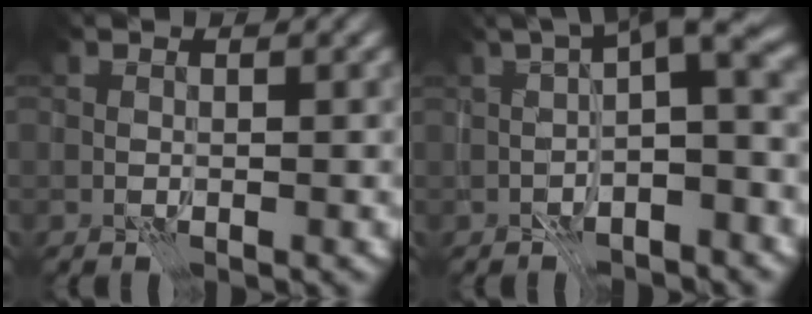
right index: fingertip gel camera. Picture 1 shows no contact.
{"total": 6.3, "force": [-0.8, 1.7, 6.0], "torque": [-0.077, 0.023, -0.025]}